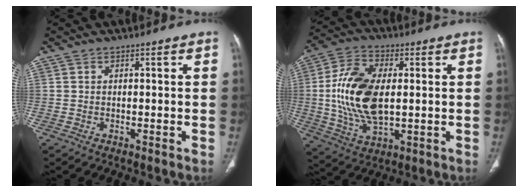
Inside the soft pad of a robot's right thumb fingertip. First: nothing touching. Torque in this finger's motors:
{"motor_torque": [-0.36, 1.28, 0.86, 0.79, 0.25]}